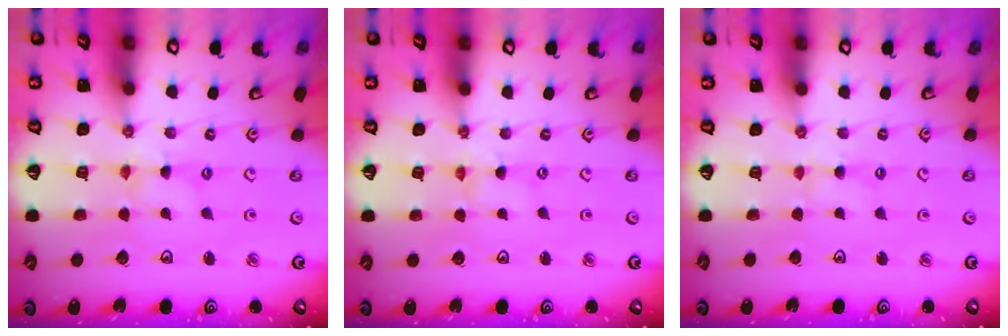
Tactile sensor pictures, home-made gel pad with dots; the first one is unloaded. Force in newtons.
{"total": 1.4, "press": 1.4, "slide": 0.2}
{"total": 2.1, "press": 2.0, "slide": 0.4}